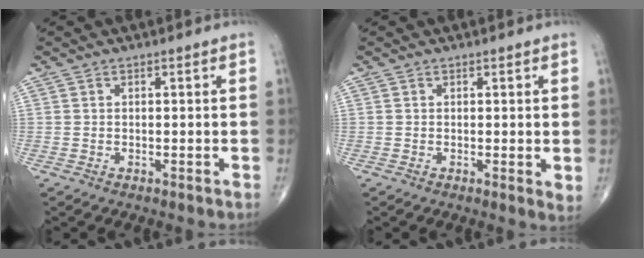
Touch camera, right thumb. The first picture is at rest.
{"total": 2.1, "force": [0.3, 0.6, 1.9], "torque": [-0.027, -0.008, 0.001]}